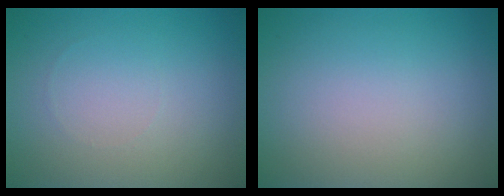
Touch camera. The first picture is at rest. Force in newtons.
{"total": 0.0}